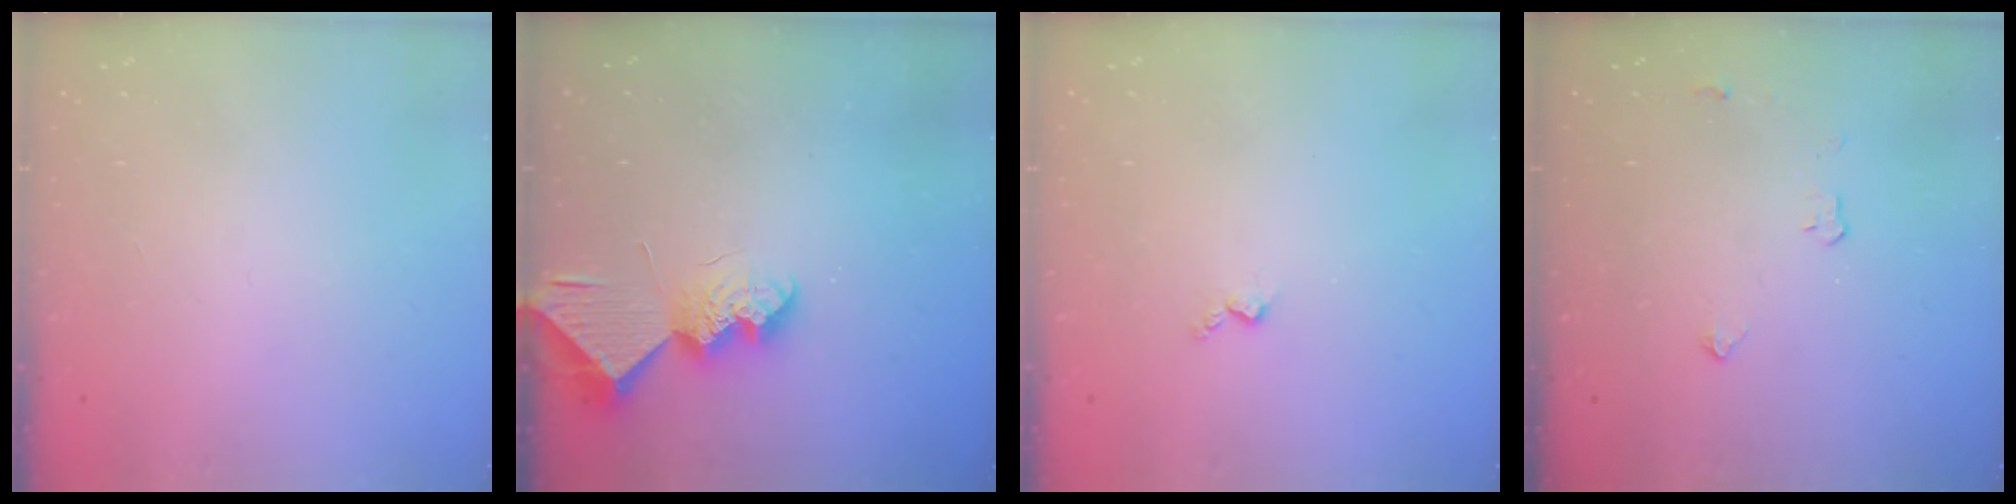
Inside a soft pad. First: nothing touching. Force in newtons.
{"total": 9.6, "press": 9.6, "slide": 0.2}
{"total": 2.9, "press": 2.9, "slide": 0.5}
{"total": 3.1, "press": 3.0, "slide": 0.5}